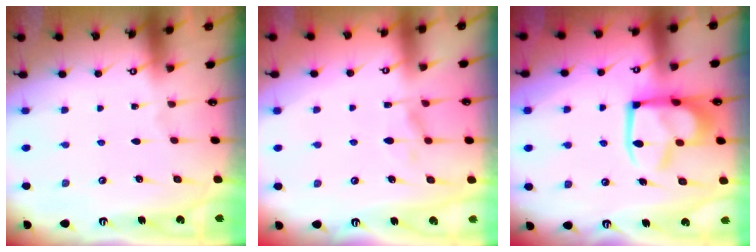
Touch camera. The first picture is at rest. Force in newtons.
{"total": 1.3, "press": 0.1, "slide": 1.3}
{"total": 14.0, "press": 13.9, "slide": 1.9}